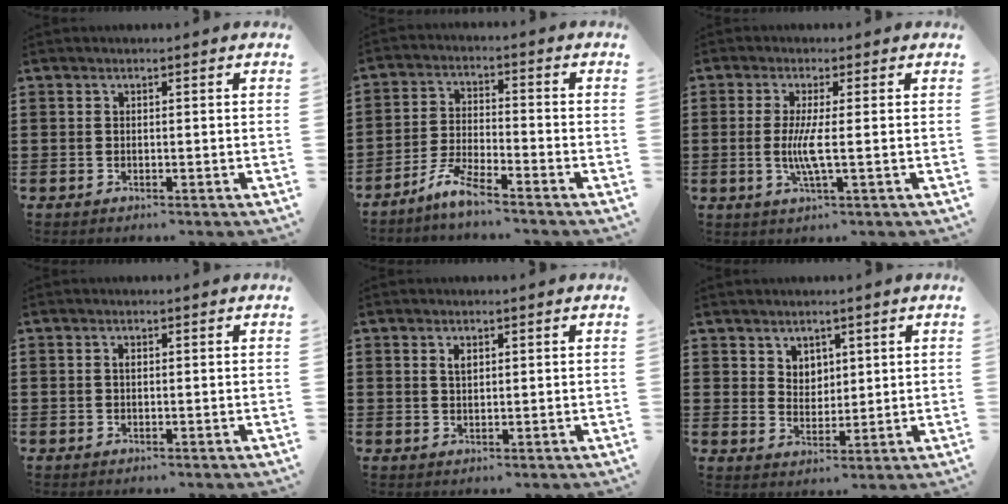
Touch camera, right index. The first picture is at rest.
{"total": 5.2, "force": [-4.5, 0.1, 2.7], "torque": [-0.074, -0.012, -0.091]}
{"total": 4.6, "force": [-0.4, 0.0, 4.6], "torque": [-0.096, -0.012, -0.013]}
{"total": 0.8, "force": [0.1, 0.3, 0.7], "torque": [-0.014, 0.000, 0.002]}
{"total": 1.6, "force": [0.7, 0.8, 1.2], "torque": [-0.027, 0.005, 0.012]}
{"total": 3.7, "force": [2.6, 2.6, 0.4], "torque": [-0.020, 0.005, 0.049]}